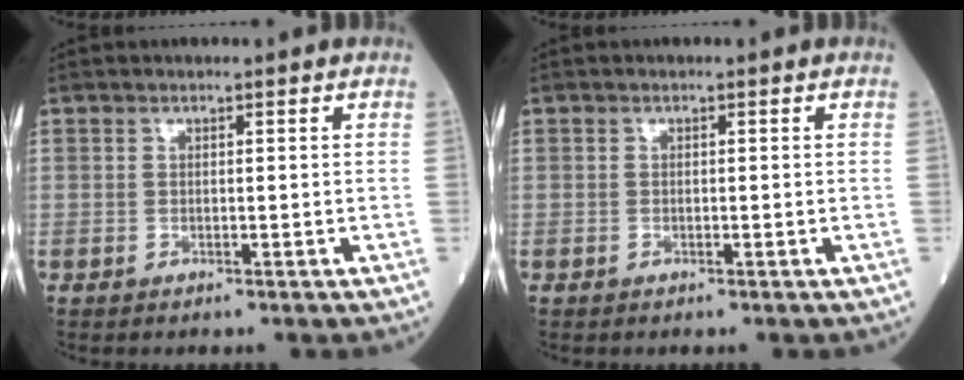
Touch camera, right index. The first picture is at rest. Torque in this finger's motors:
{"motor_torque": [-0.10, -0.03, -0.04, -0.01]}